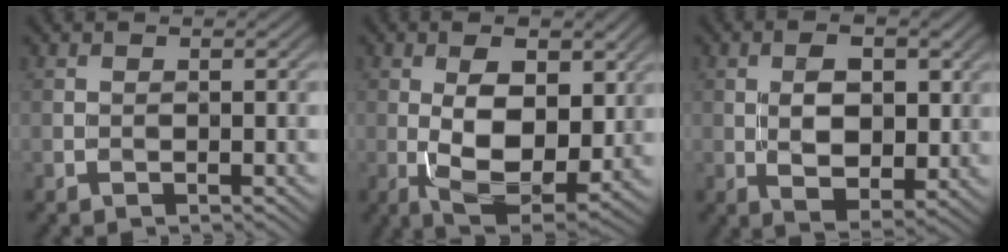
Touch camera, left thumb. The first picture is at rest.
{"total": 9.1, "force": [1.3, 4.5, 7.8], "torque": [-0.138, -0.009, 0.025]}
{"total": 5.5, "force": [1.3, 3.1, 4.4], "torque": [-0.076, -0.007, 0.024]}